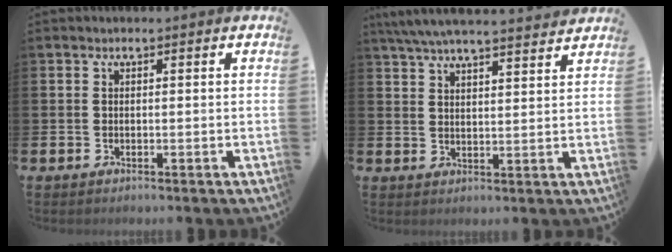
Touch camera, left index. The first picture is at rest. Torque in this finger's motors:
{"motor_torque": [1.09, -1.05, 0.66, 0.21]}